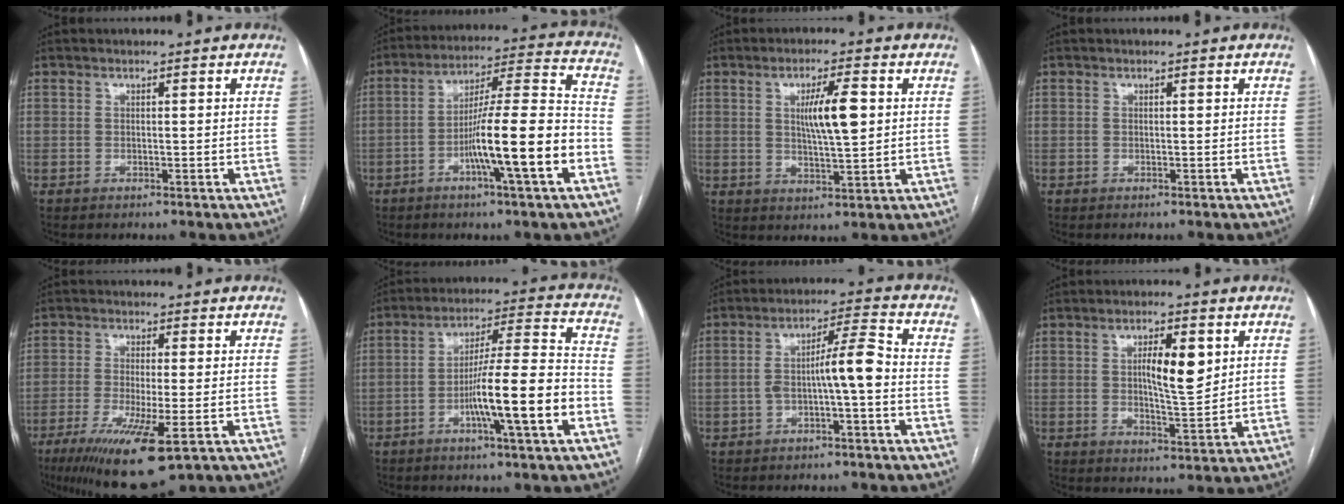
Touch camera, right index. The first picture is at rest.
{"total": 15.1, "force": [-5.6, -0.1, 14.1], "torque": [-0.234, 0.007, -0.091]}
{"total": 7.3, "force": [1.5, 1.0, 7.1], "torque": [-0.121, 0.001, 0.028]}
{"total": 0.0}
{"total": 12.2, "force": [-6.2, 1.7, 10.4], "torque": [-0.180, -0.037, -0.098]}
{"total": 13.6, "force": [-5.1, -0.2, 12.7], "torque": [-0.212, 0.006, -0.083]}
{"total": 6.5, "force": [-1.4, 0.2, 6.3], "torque": [-0.107, 0.027, -0.020]}
{"total": 7.2, "force": [1.9, 1.8, 6.7], "torque": [-0.110, 0.000, 0.034]}